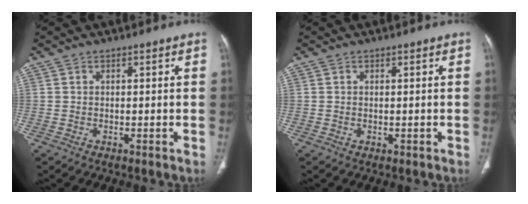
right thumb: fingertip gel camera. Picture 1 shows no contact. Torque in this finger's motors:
{"motor_torque": [-0.21, 0.14, -0.32, 0.18, 0.08]}